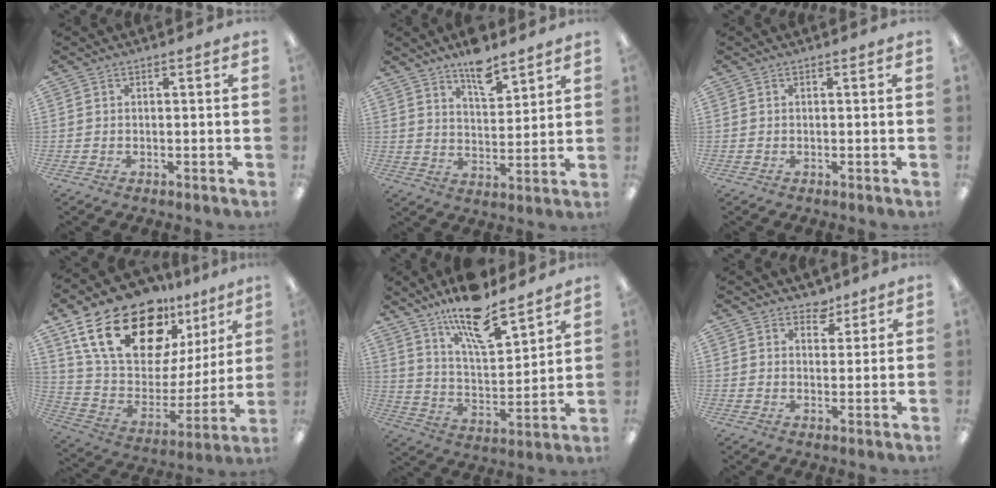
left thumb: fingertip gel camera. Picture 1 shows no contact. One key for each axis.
{"total": 8.8, "fx": 7.1, "fy": 3.3, "fz": 4.0, "tx": -0.051, "ty": -0.045, "tz": 0.122}
{"total": 0.0}
{"total": 24.8, "fx": 16.0, "fy": 12.3, "fz": 14.5, "tx": -0.251, "ty": -0.091, "tz": 0.289}
{"total": 16.1, "fx": 12.9, "fy": 4.5, "fz": 8.4, "tx": -0.142, "ty": -0.080, "tz": 0.220}
{"total": 4.4, "fx": 3.4, "fy": 2.7, "fz": 0.9, "tx": -0.006, "ty": -0.016, "tz": 0.058}